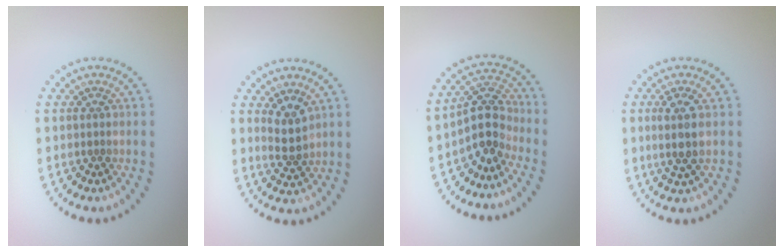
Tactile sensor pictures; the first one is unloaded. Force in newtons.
{"total": 2.3, "press": 2.1, "slide": 0.9}
{"total": 3.5, "press": 2.9, "slide": 1.9}
{"total": 2.4, "press": 2.1, "slide": 1.2}